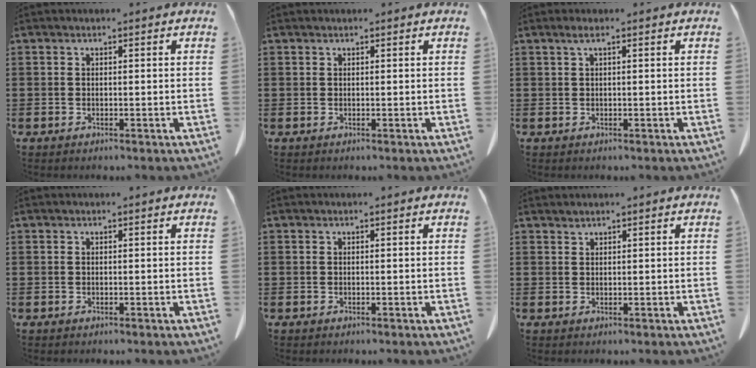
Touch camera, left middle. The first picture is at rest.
{"total": 0.0}
{"total": 1.2, "force": [0.3, 0.1, 1.2], "torque": [-0.023, 0.001, 0.006]}
{"total": 0.0}
{"total": 0.0}
{"total": 0.9, "force": [0.9, 0.0, 0.0], "torque": [-0.004, -0.001, 0.018]}